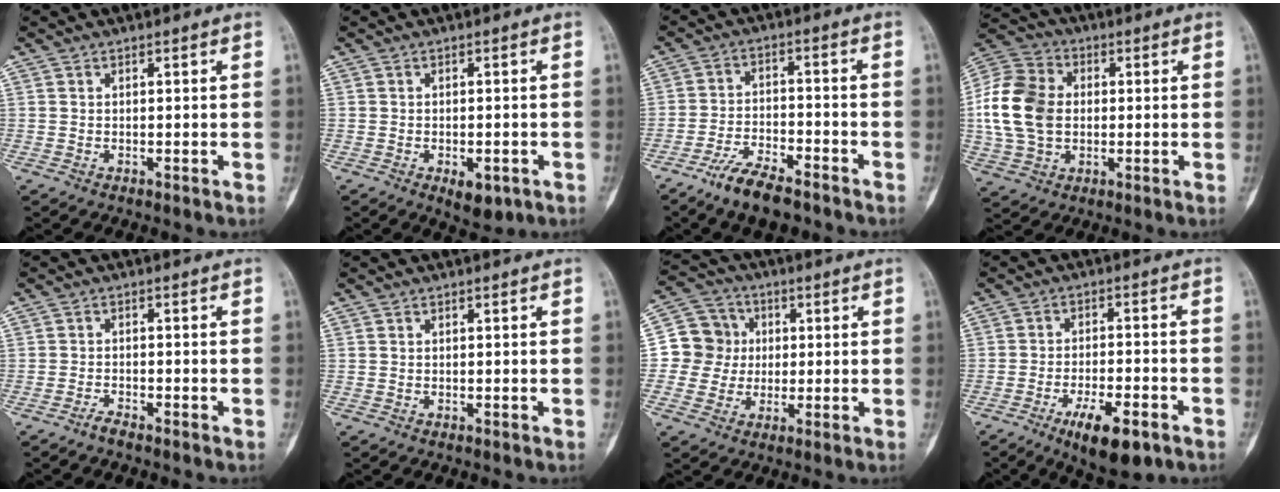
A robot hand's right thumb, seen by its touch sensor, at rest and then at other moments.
{"total": 4.7, "force": [-2.0, 2.4, 3.6], "torque": [-0.041, 0.005, -0.017]}
{"total": 8.8, "force": [-6.5, 2.8, 5.1], "torque": [-0.094, 0.031, -0.120]}
{"total": 15.1, "force": [0.4, 11.1, 10.3], "torque": [-0.188, 0.019, 0.005]}
{"total": 1.6, "force": [-1.5, 0.1, 0.6], "torque": [-0.017, 0.004, -0.031]}
{"total": 0.0}
{"total": 9.1, "force": [0.4, 8.9, 2.0], "torque": [0.003, 0.017, -0.001]}
{"total": 10.5, "force": [-5.7, 3.5, 8.0], "torque": [-0.125, 0.017, -0.084]}